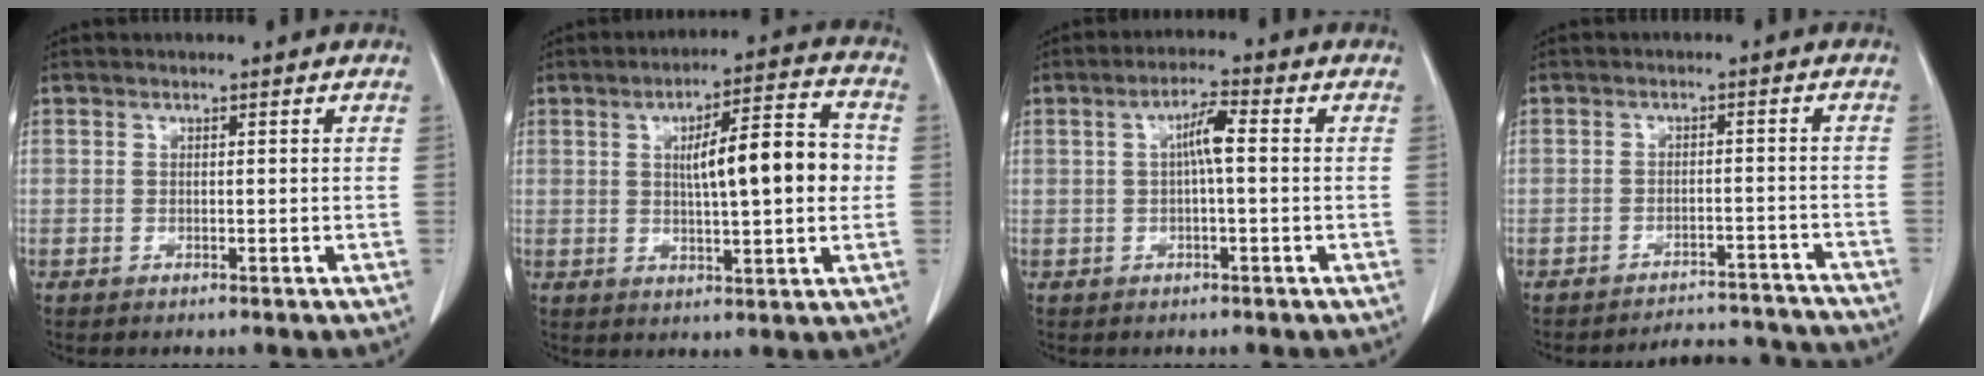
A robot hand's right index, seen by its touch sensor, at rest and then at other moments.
{"total": 12.0, "force": [1.0, 2.1, 11.8], "torque": [-0.177, 0.025, 0.016]}
{"total": 4.0, "force": [0.3, 0.4, 4.0], "torque": [-0.072, 0.010, 0.005]}
{"total": 10.0, "force": [-9.9, 1.7, -0.2], "torque": [0.014, 0.021, -0.116]}